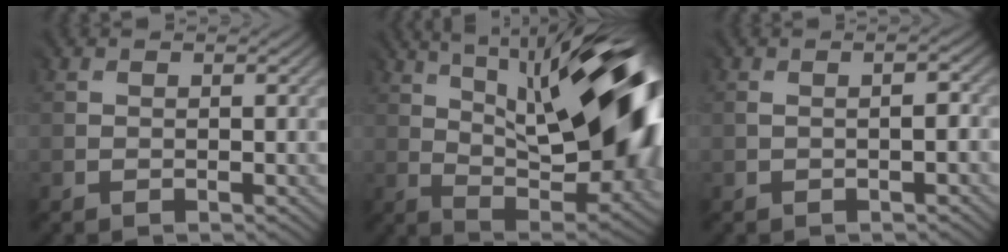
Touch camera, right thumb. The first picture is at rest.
{"total": 20.0, "force": [5.6, 8.0, 17.4], "torque": [-0.229, 0.025, 0.077]}
{"total": 1.4, "force": [-0.7, -0.1, 1.2], "torque": [-0.018, 0.002, -0.007]}